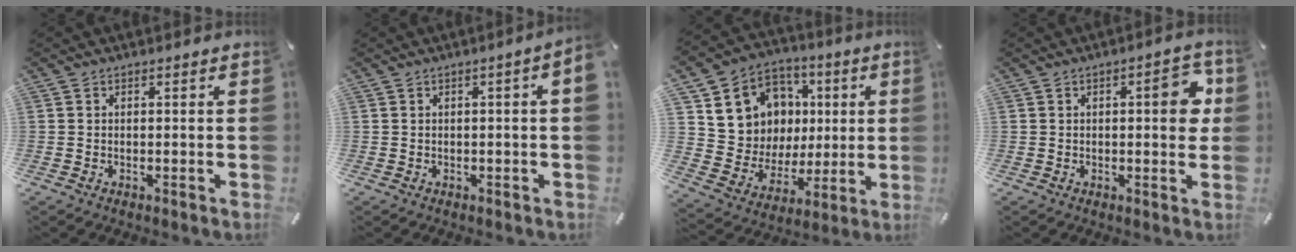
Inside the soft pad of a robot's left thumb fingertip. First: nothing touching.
{"total": 2.2, "force": [0.0, 0.0, 2.2], "torque": [-0.036, -0.003, -0.001]}
{"total": 13.0, "force": [3.6, 12.1, 2.7], "torque": [-0.041, -0.028, 0.084]}
{"total": 7.6, "force": [1.3, 2.9, 6.9], "torque": [-0.072, -0.010, 0.010]}